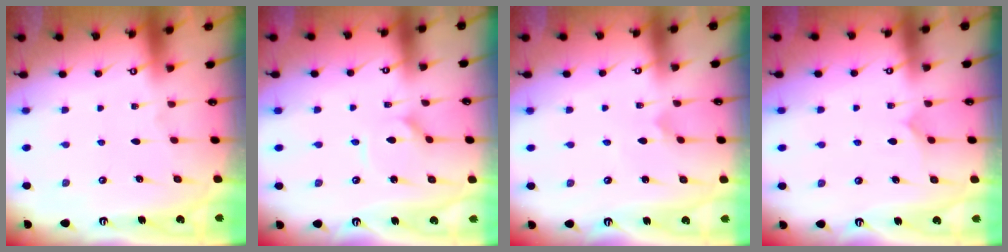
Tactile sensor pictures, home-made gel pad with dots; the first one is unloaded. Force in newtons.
{"total": 2.6, "press": 2.6, "slide": 0.4}
{"total": 1.0, "press": 1.0, "slide": 0.1}
{"total": 4.3, "press": 4.3, "slide": 0.3}